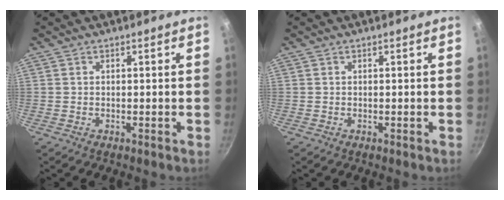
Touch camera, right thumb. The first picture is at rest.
{"total": 0.0}